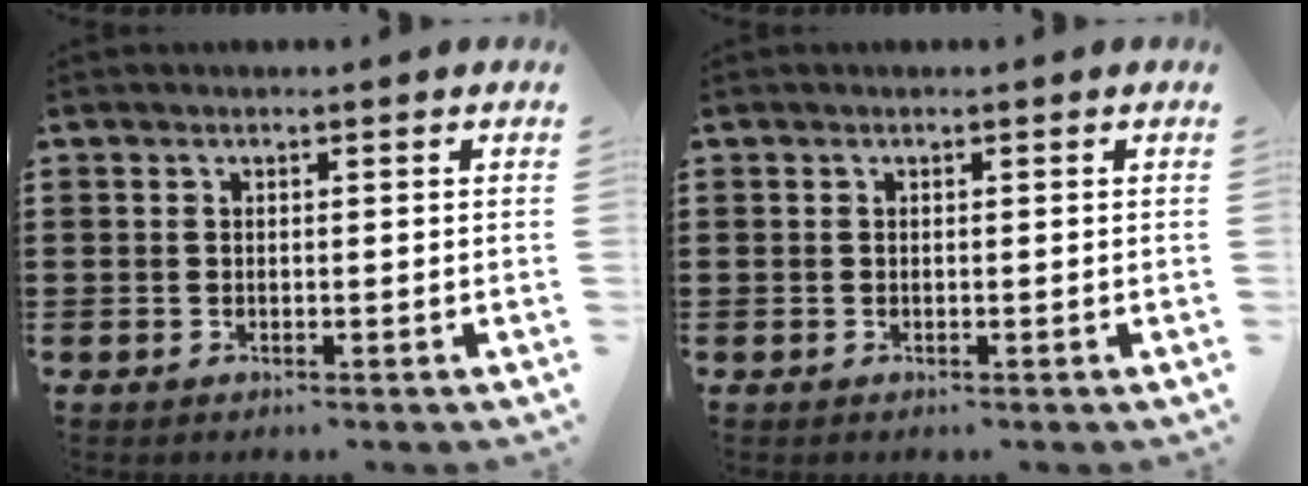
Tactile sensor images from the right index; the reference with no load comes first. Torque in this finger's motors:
{"motor_torque": [-0.03, 0.03, 0.00, 0.00]}